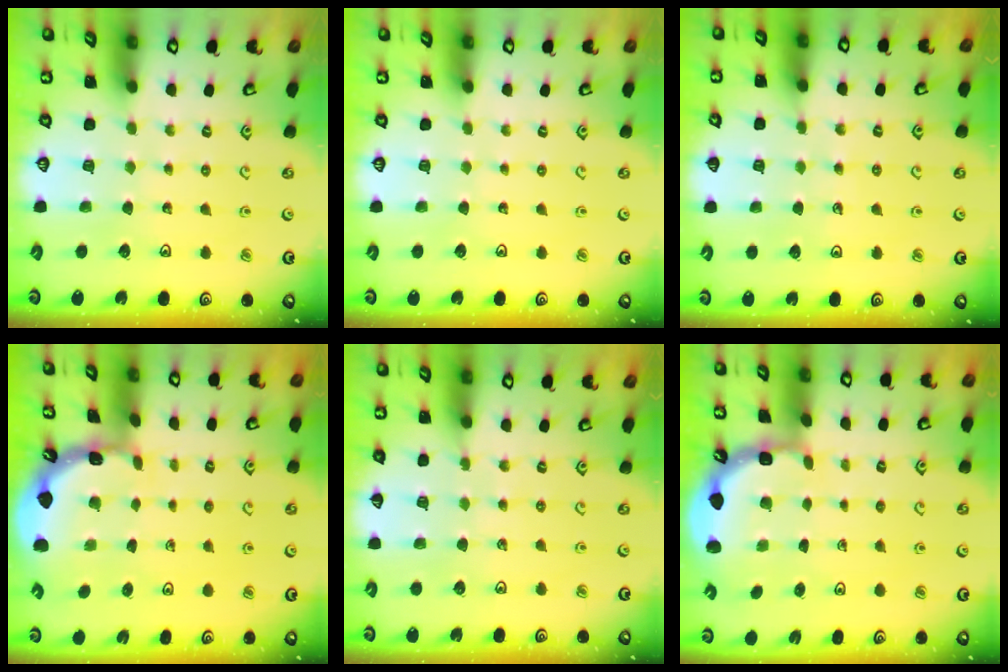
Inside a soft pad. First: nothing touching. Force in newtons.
{"total": 0.0}
{"total": 4.0, "press": 3.9, "slide": 0.5}
{"total": 1.6, "press": 1.6, "slide": 0.2}
{"total": 5.1, "press": 4.9, "slide": 1.6}
{"total": 2.1, "press": 1.9, "slide": 0.9}